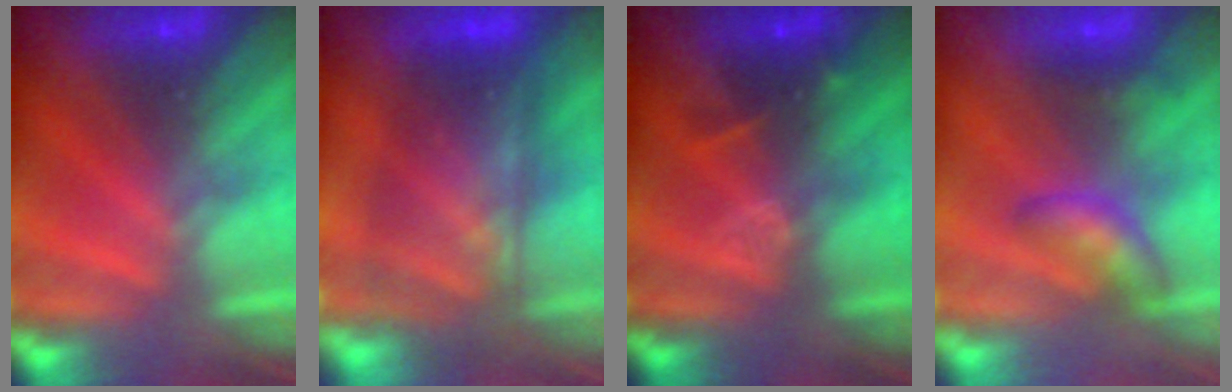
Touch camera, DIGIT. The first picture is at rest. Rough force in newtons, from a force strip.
{"total": 7.7}
{"total": 3.3}
{"total": 2.7}